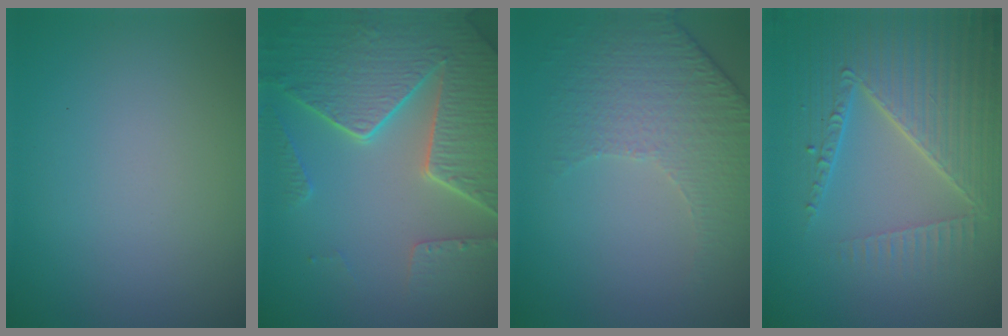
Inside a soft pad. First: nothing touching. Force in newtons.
{"total": 8.3, "press": 6.1, "slide": 5.6}
{"total": 4.7, "press": 3.4, "slide": 3.2}
{"total": 6.6, "press": 5.2, "slide": 4.1}